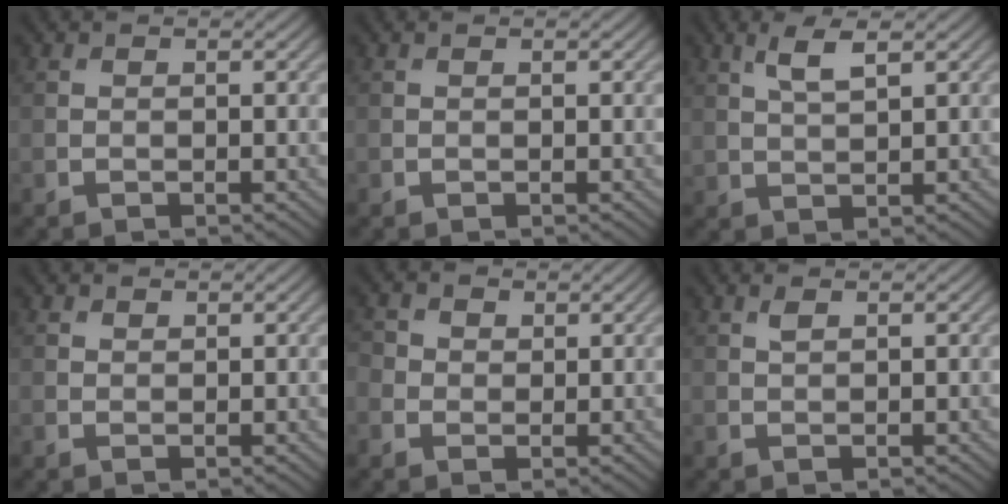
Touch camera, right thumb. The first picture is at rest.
{"total": 0.0}
{"total": 3.5, "force": [1.9, 1.1, 2.7], "torque": [-0.065, 0.001, 0.042]}
{"total": 0.8, "force": [0.7, 0.4, 0.1], "torque": [-0.001, 0.000, 0.012]}
{"total": 2.7, "force": [0.4, 2.5, 1.0], "torque": [-0.035, 0.005, 0.005]}
{"total": 0.8, "force": [0.5, 0.2, 0.6], "torque": [-0.016, 0.001, 0.011]}